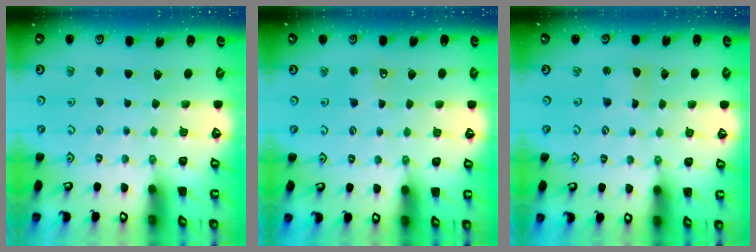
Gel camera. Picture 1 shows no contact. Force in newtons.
{"total": 3.5, "press": 3.4, "slide": 0.6}
{"total": 0.9, "press": 0.9, "slide": 0.1}